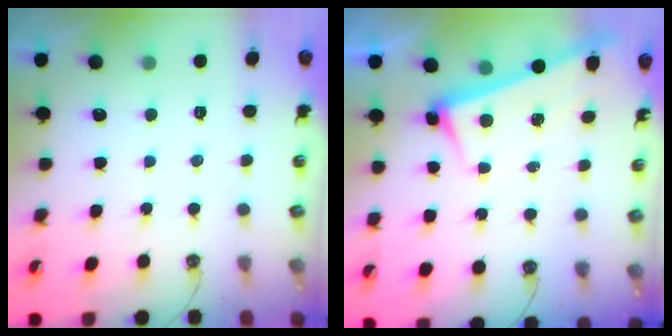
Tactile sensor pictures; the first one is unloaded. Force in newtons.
{"total": 2.6, "press": 2.5, "slide": 0.7}